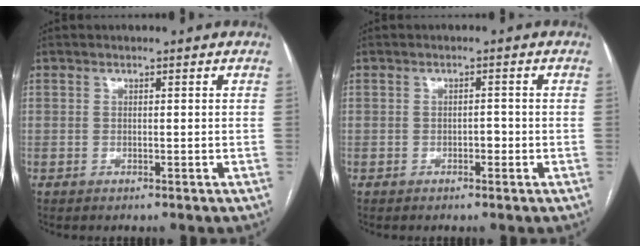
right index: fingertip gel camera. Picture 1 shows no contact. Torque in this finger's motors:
{"motor_torque": [0.46, 0.20, 0.05, 0.01]}